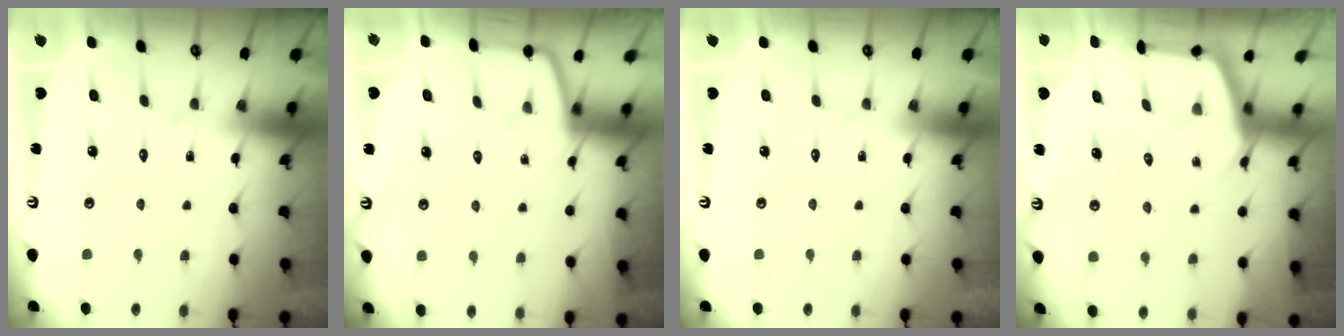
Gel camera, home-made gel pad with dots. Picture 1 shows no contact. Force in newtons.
{"total": 2.3, "press": 2.3, "slide": 0.4}
{"total": 0.0}
{"total": 2.9, "press": 2.8, "slide": 0.4}